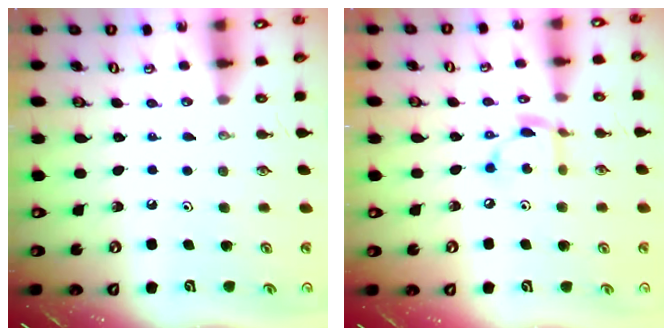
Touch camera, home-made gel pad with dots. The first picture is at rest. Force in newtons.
{"total": 9.6, "press": 9.6, "slide": 0.6}